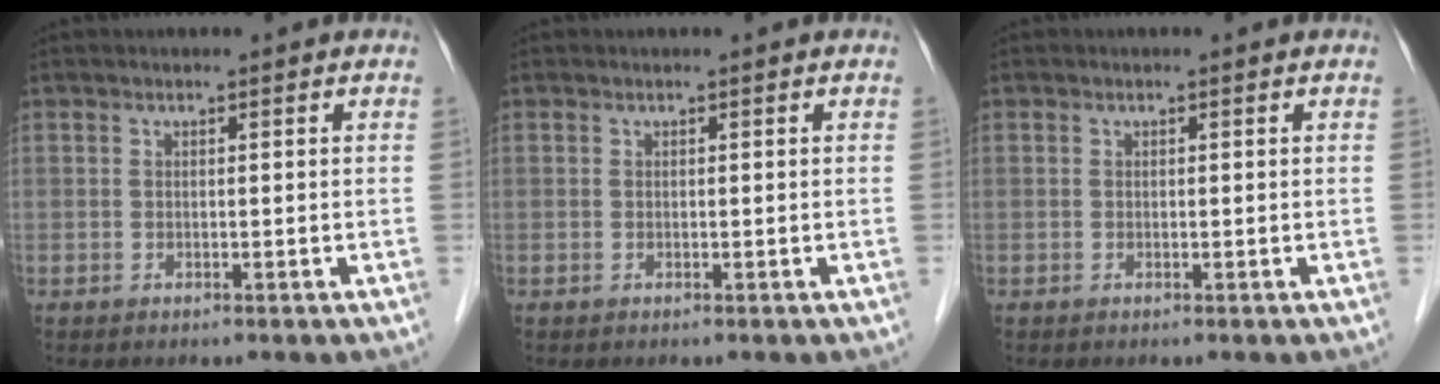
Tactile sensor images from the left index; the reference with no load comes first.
{"total": 0.0}
{"total": 0.0}